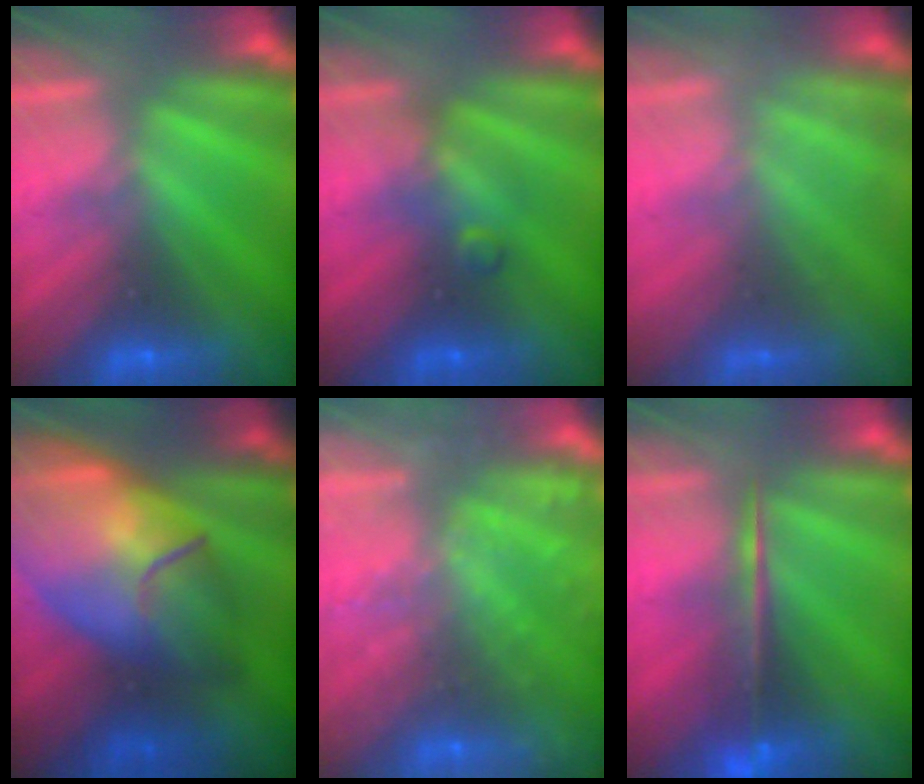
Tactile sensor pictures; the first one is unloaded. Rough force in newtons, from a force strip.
{"total": 2.4}
{"total": 2.6}
{"total": 8.1}
{"total": 9.4}
{"total": 5.8}